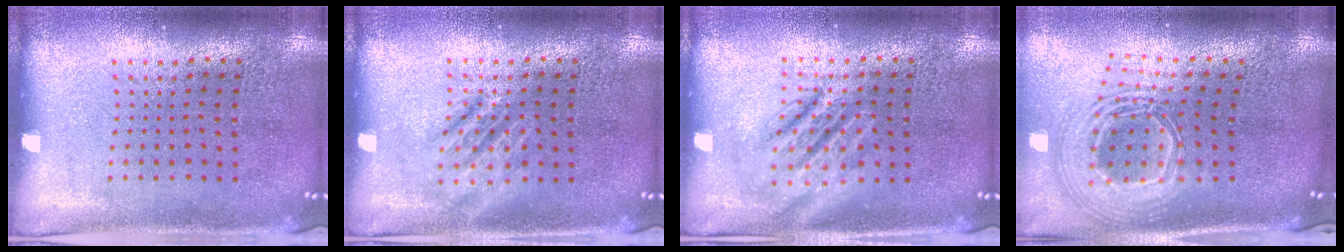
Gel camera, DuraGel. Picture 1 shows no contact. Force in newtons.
{"total": 2.0, "press": 2.0, "slide": 0.3}
{"total": 2.8, "press": 2.8, "slide": 0.3}
{"total": 2.6, "press": 1.8, "slide": 1.8}